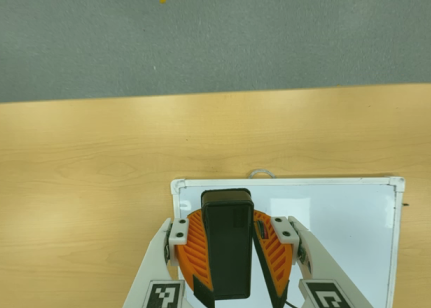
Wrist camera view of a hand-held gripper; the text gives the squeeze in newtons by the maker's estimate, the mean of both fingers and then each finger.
{"total": 10.3, "left": 10.2, "right": 10.4}